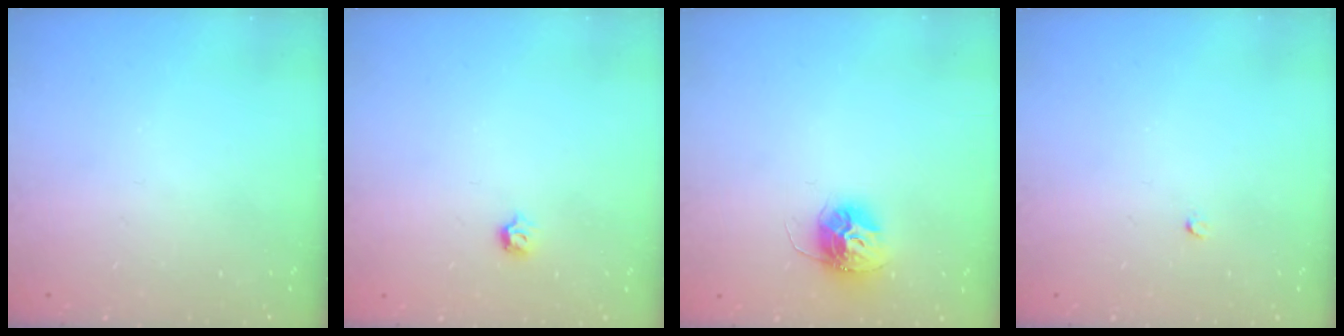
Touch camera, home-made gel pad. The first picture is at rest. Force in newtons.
{"total": 3.2, "press": 3.1, "slide": 0.7}
{"total": 12.4, "press": 12.4, "slide": 1.0}
{"total": 2.0, "press": 2.0, "slide": 0.3}